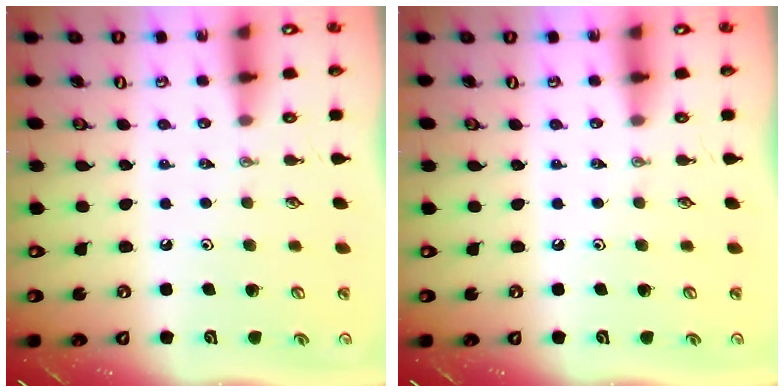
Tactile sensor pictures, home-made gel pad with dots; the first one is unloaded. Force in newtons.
{"total": 0.0}